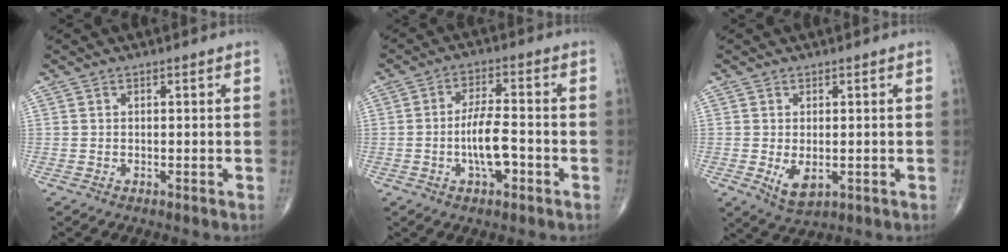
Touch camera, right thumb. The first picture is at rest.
{"total": 7.3, "force": [-2.1, 3.3, 6.2], "torque": [-0.099, 0.016, -0.033]}
{"total": 4.8, "force": [-0.8, 2.6, 3.9], "torque": [-0.064, -0.012, -0.003]}